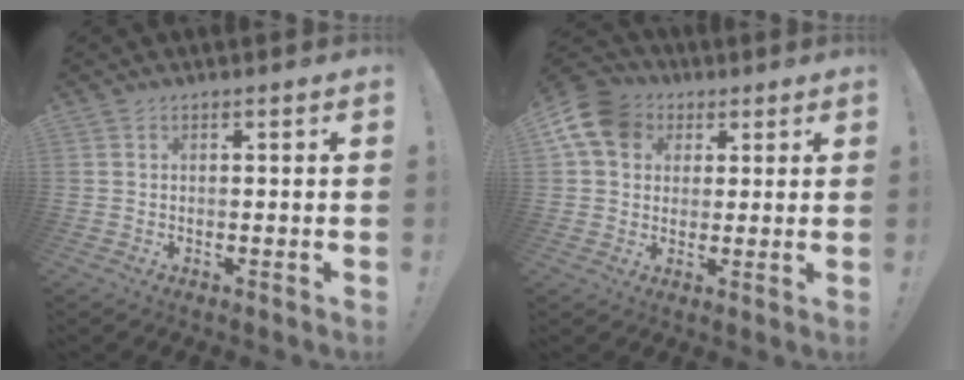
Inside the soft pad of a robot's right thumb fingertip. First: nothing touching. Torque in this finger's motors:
{"motor_torque": [-0.05, 1.17, 0.43, -0.29, 0.29]}